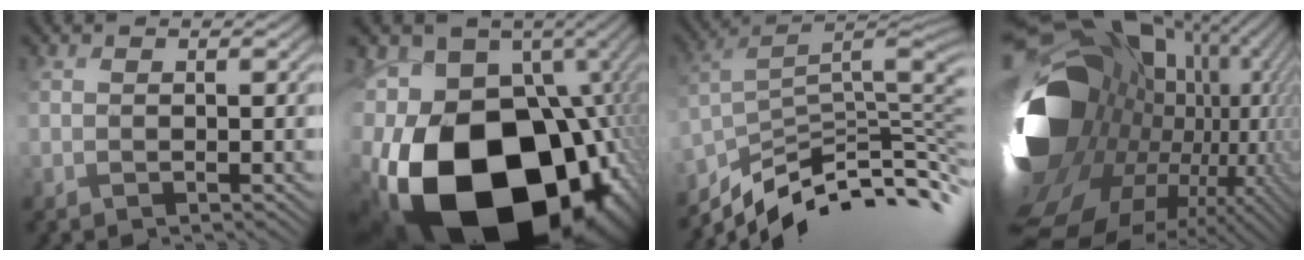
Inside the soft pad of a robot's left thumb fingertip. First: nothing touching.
{"total": 23.8, "force": [-10.2, 16.3, 14.1], "torque": [-0.284, -0.068, -0.123]}
{"total": 10.5, "force": [-7.0, 3.1, 7.2], "torque": [-0.149, 0.008, -0.113]}
{"total": 19.6, "force": [-0.6, 14.5, 13.2], "torque": [-0.296, -0.063, 0.038]}